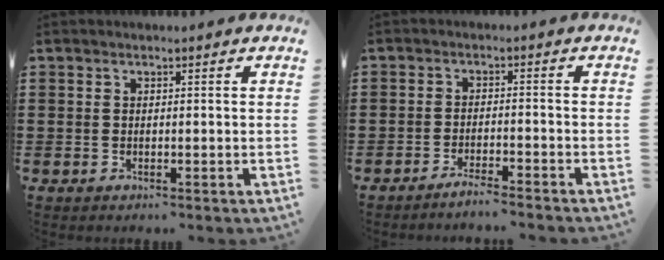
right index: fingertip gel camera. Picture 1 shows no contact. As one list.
[{"total": 2.5, "force": [-2.4, -0.3, 0.7], "torque": [-0.013, 0.002, -0.047]}]